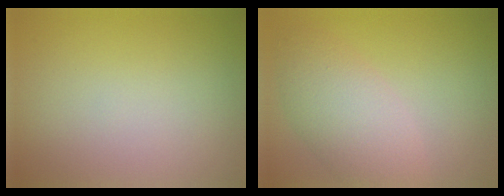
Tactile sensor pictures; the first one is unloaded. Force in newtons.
{"total": 4.9, "press": 4.9, "slide": 0.2}